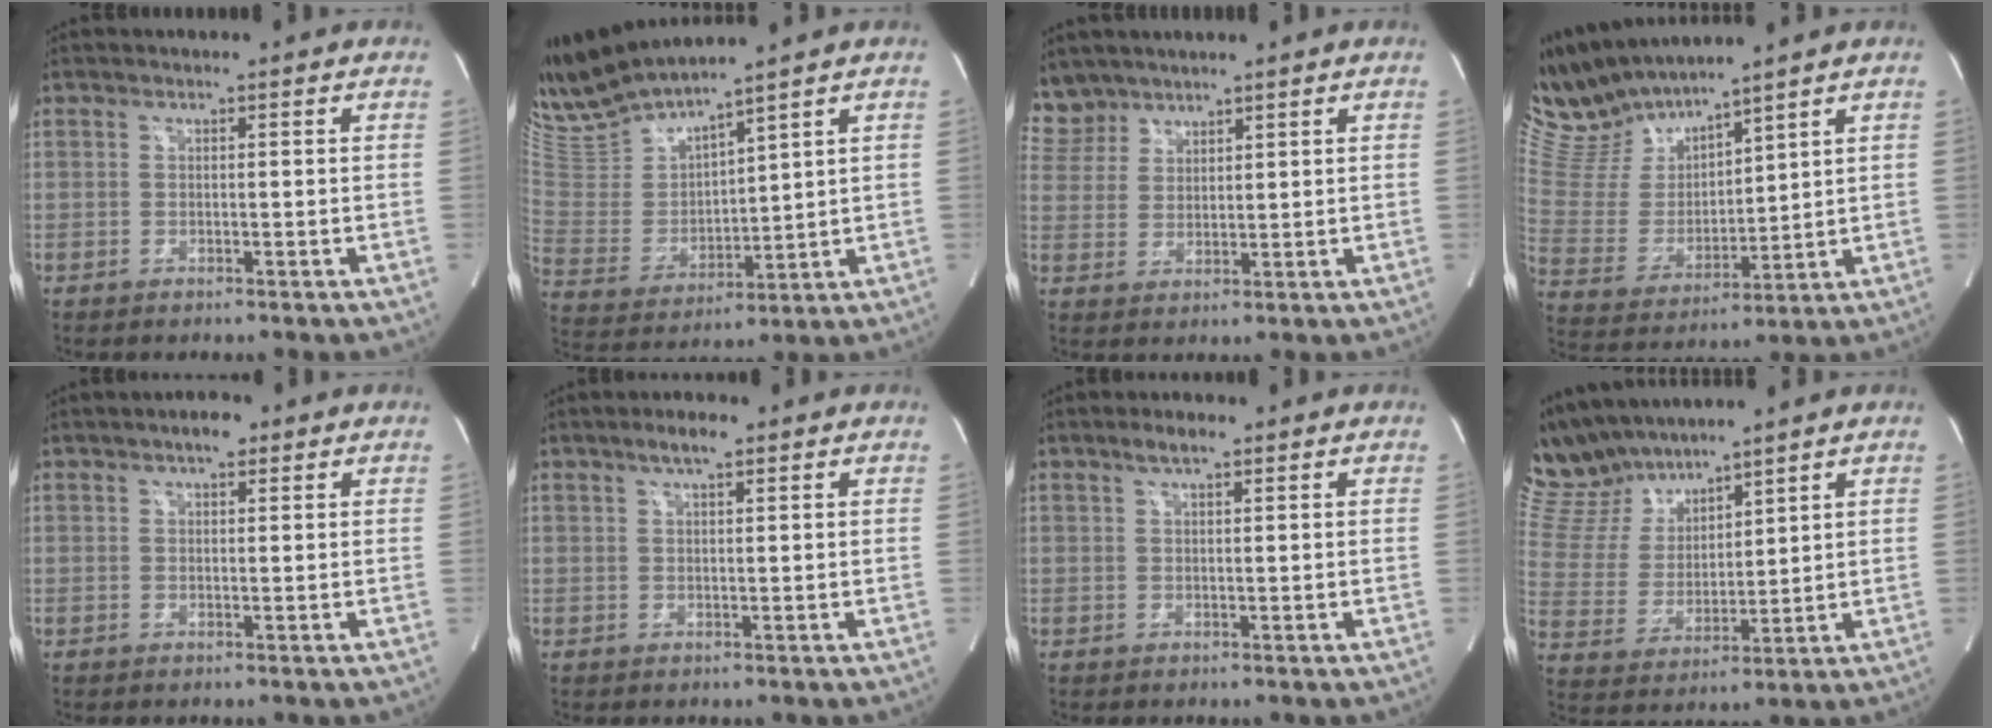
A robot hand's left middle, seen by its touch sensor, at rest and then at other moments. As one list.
[{"total": 11.6, "force": [11.0, 0.0, 3.7], "torque": [-0.093, -0.006, 0.235]}, {"total": 5.4, "force": [4.8, 2.4, -0.5], "torque": [0.012, 0.009, 0.104]}, {"total": 12.2, "force": [11.6, 1.8, 3.3], "torque": [-0.088, 0.006, 0.249]}, {"total": 2.6, "force": [1.7, 0.9, 1.8], "torque": [-0.031, 0.007, 0.023]}, {"total": 2.8, "force": [1.8, 0.7, 2.0], "torque": [-0.037, 0.006, 0.032]}, {"total": 2.4, "force": [1.6, 0.7, 1.6], "torque": [-0.033, 0.007, 0.030]}, {"total": 11.4, "force": [10.5, 3.3, 2.8], "torque": [-0.079, 0.020, 0.221]}]